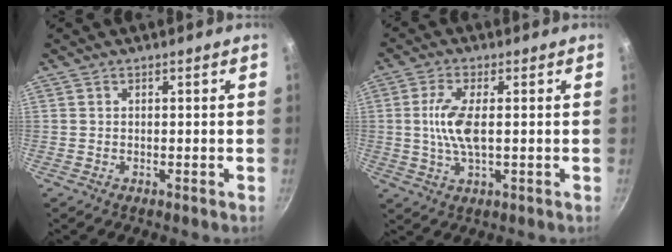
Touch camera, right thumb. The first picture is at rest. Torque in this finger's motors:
{"motor_torque": [1.28, 1.53, 0.88, -0.24, 0.15]}